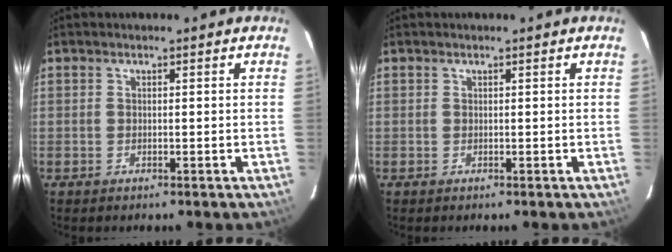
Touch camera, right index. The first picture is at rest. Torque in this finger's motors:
{"motor_torque": [0.05, 0.02, 0.01, 0.01]}